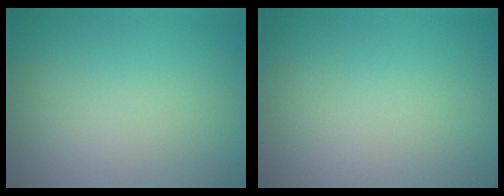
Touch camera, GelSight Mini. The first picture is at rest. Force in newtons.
{"total": 0.0}